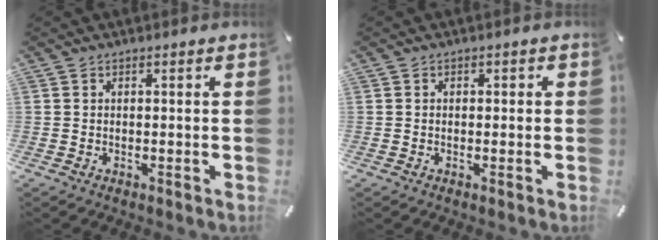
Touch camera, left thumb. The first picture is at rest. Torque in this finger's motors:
{"motor_torque": [-0.14, -0.43, -0.05, 0.18, 0.00]}